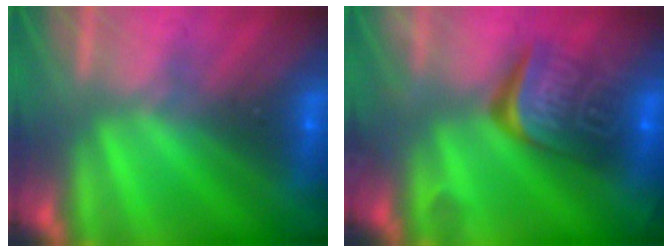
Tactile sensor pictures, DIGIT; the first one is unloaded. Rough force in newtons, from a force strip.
{"total": 9.3}